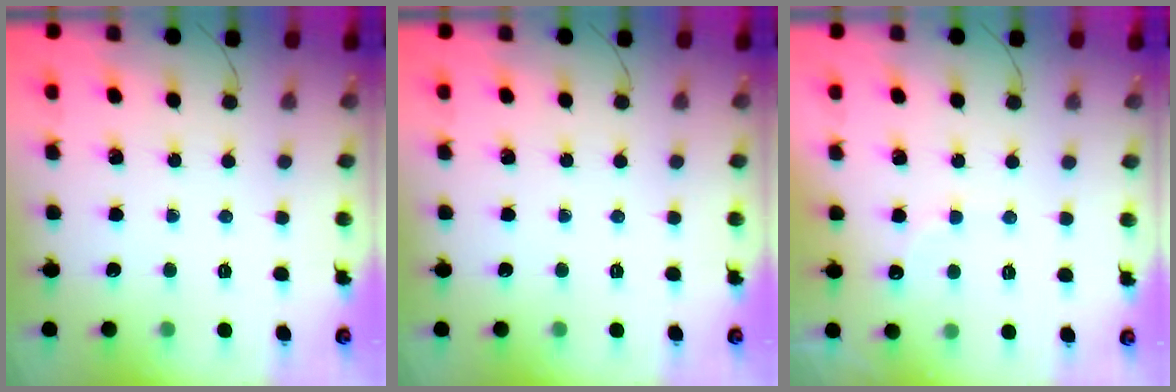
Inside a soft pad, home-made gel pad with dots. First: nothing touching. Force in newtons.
{"total": 0.0}
{"total": 8.1, "press": 8.0, "slide": 1.0}